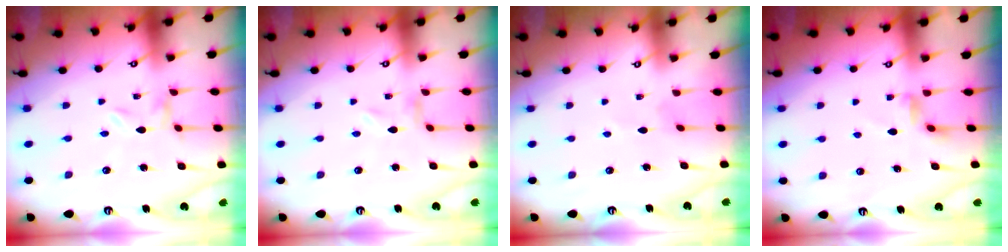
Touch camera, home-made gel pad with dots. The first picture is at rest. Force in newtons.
{"total": 0.0}
{"total": 1.9, "press": 1.9, "slide": 0.4}
{"total": 3.0, "press": 2.9, "slide": 0.5}